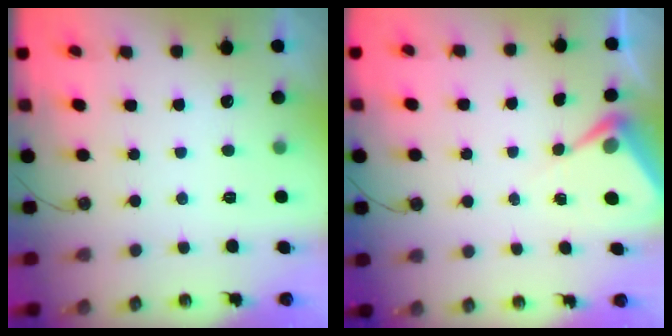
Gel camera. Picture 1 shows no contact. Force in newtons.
{"total": 5.9, "press": 5.8, "slide": 0.7}